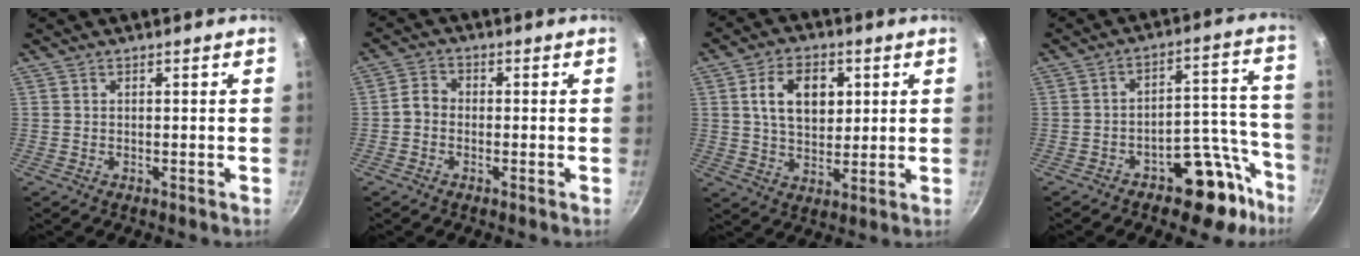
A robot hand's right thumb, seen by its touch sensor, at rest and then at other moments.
{"total": 3.5, "force": [-0.8, 2.8, 2.0], "torque": [-0.027, 0.014, -0.024]}
{"total": 10.8, "force": [3.0, 7.0, 7.7], "torque": [-0.100, -0.008, 0.052]}
{"total": 13.2, "force": [-8.4, 6.2, 8.2], "torque": [-0.062, 0.097, -0.120]}